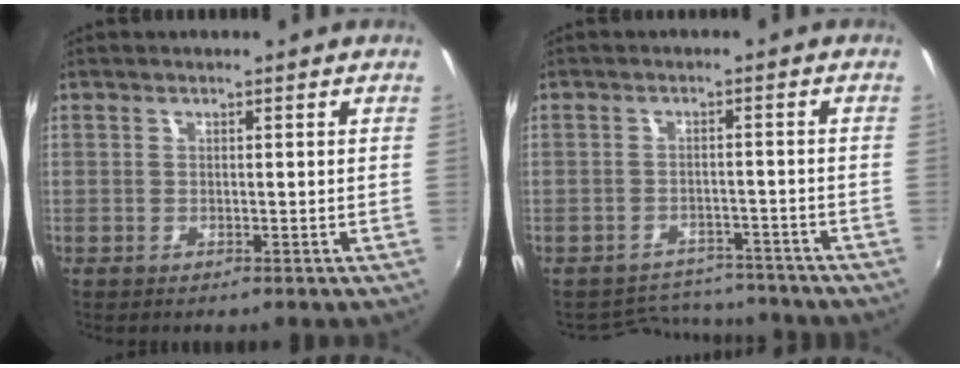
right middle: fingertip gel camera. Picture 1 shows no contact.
{"total": 8.4, "force": [-7.9, 2.8, 0.8], "torque": [-0.029, 0.015, -0.108]}